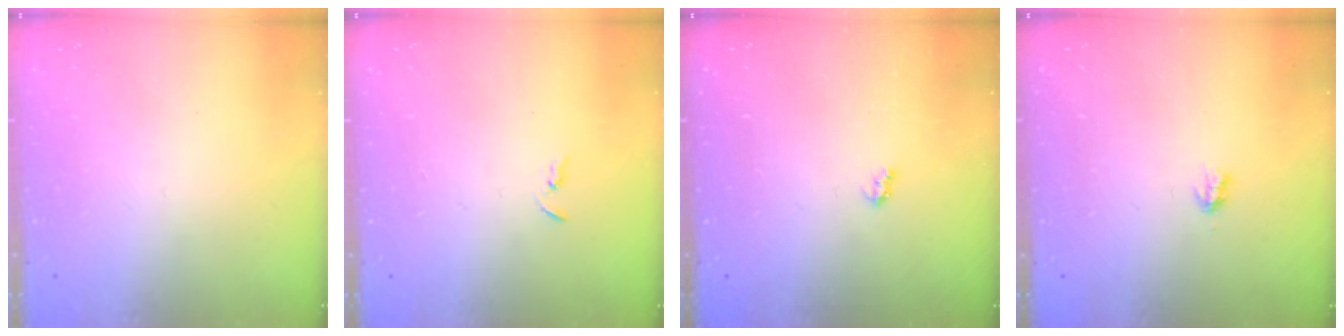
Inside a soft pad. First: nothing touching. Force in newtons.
{"total": 2.4, "press": 2.3, "slide": 0.2}
{"total": 2.6, "press": 2.6, "slide": 0.4}
{"total": 1.7, "press": 1.7, "slide": 0.3}